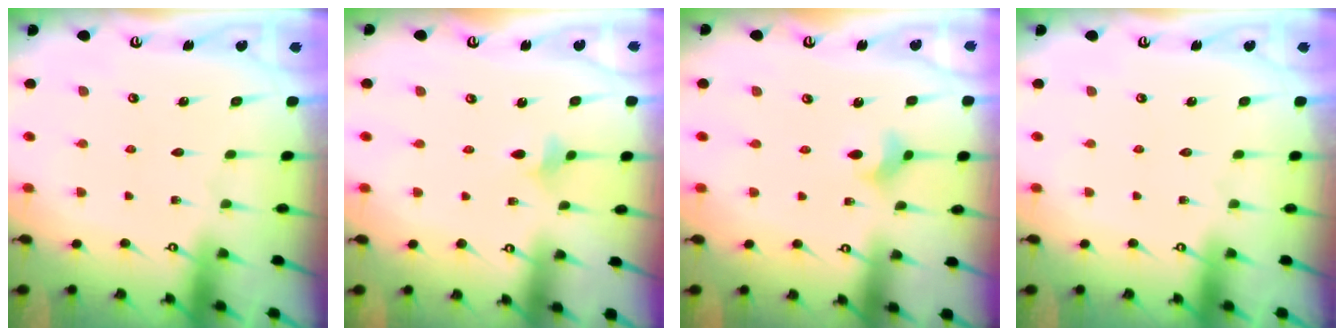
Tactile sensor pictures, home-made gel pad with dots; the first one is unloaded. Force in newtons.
{"total": 2.8, "press": 2.8, "slide": 0.5}
{"total": 3.8, "press": 3.8, "slide": 0.3}
{"total": 0.0}